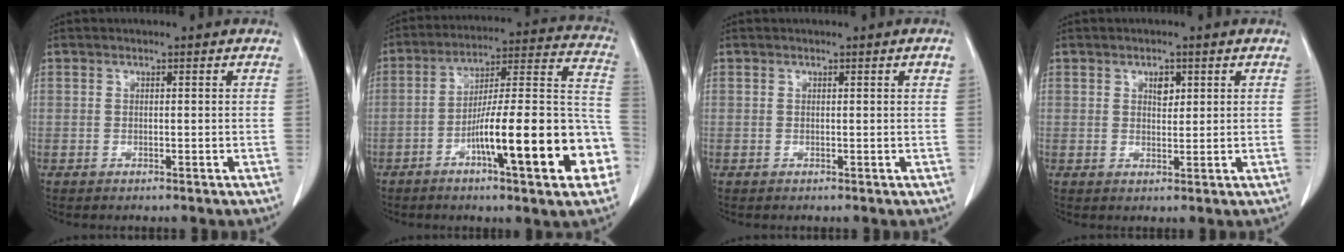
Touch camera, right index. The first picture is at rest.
{"total": 21.3, "force": [-7.9, 2.7, 19.6], "torque": [-0.234, 0.022, -0.115]}
{"total": 0.9, "force": [0.4, 0.0, 0.7], "torque": [-0.010, 0.000, 0.004]}
{"total": 2.3, "force": [1.1, 1.3, 1.6], "torque": [-0.021, -0.001, 0.017]}